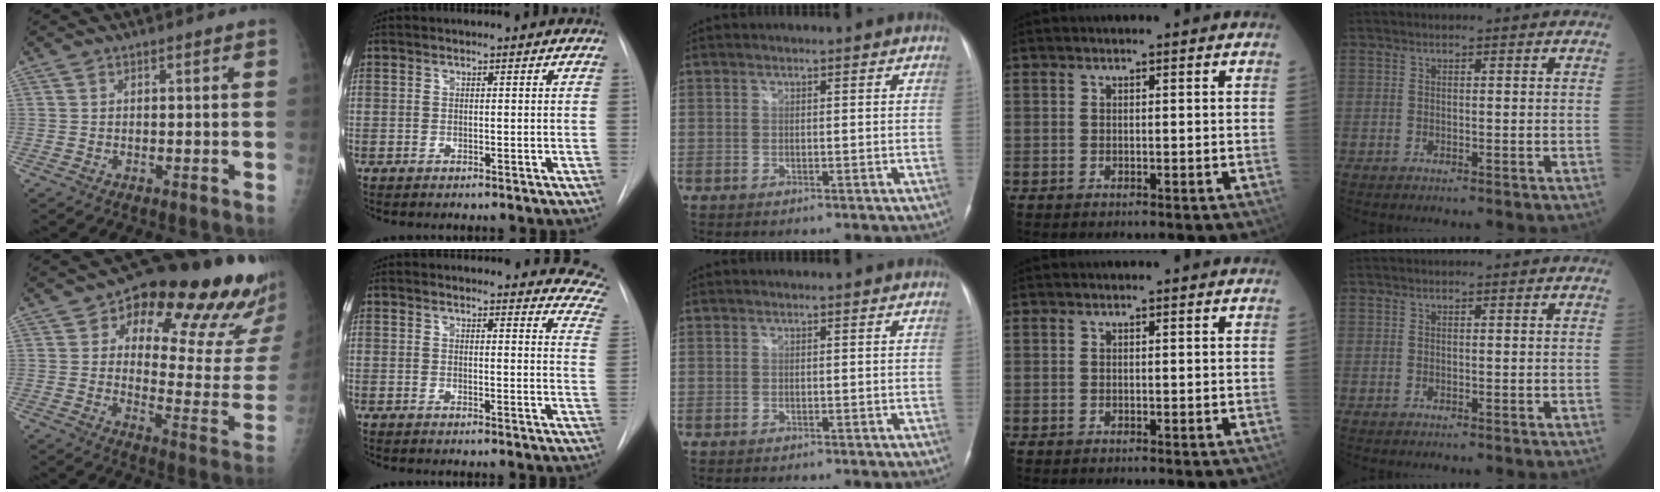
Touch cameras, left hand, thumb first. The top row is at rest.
{"thumb": {"total": 24.0, "force": [13.6, 9.6, 17.2], "torque": [-0.178, -0.058, 0.179]}, "index": {"total": 14.6, "force": [14.0, 3.1, 2.7], "torque": [0.010, -0.086, 0.111]}}